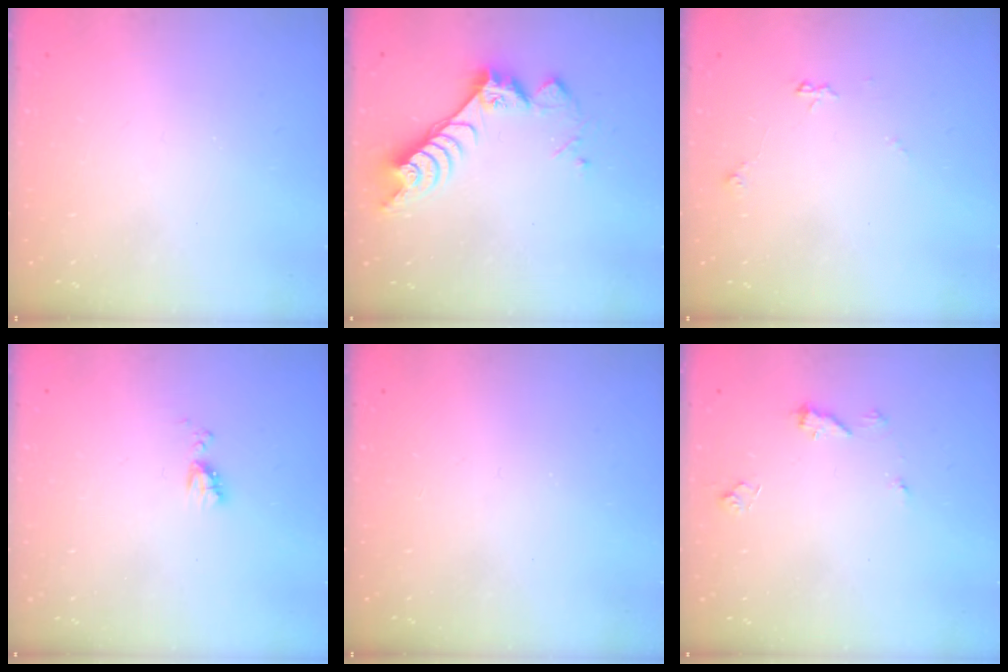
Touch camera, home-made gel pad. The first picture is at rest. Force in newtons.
{"total": 10.1, "press": 10.0, "slide": 1.0}
{"total": 5.2, "press": 5.1, "slide": 0.7}
{"total": 5.7, "press": 5.7, "slide": 0.8}
{"total": 0.0}
{"total": 7.0, "press": 7.0, "slide": 0.7}